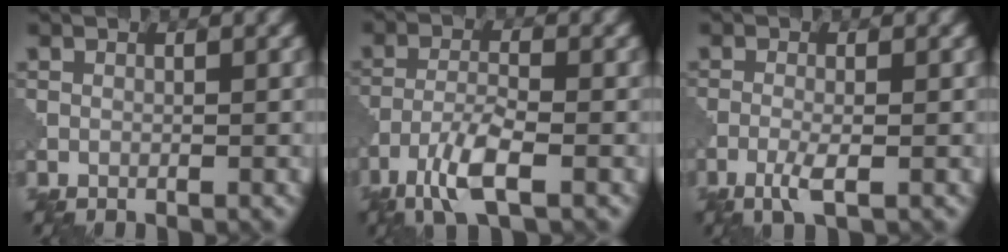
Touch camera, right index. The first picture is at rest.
{"total": 4.7, "force": [-2.9, 1.0, 3.6], "torque": [-0.078, -0.004, -0.065]}
{"total": 2.2, "force": [-1.0, 0.4, 1.9], "torque": [-0.043, -0.001, -0.025]}